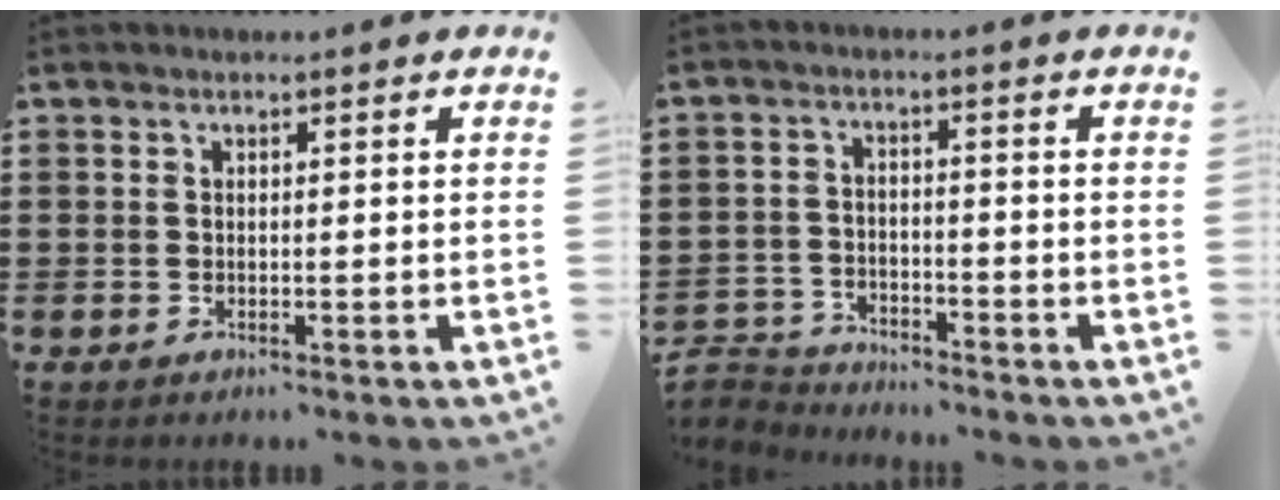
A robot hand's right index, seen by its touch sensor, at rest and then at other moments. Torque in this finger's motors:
{"motor_torque": [-0.95, 1.18, -1.05, -0.21]}